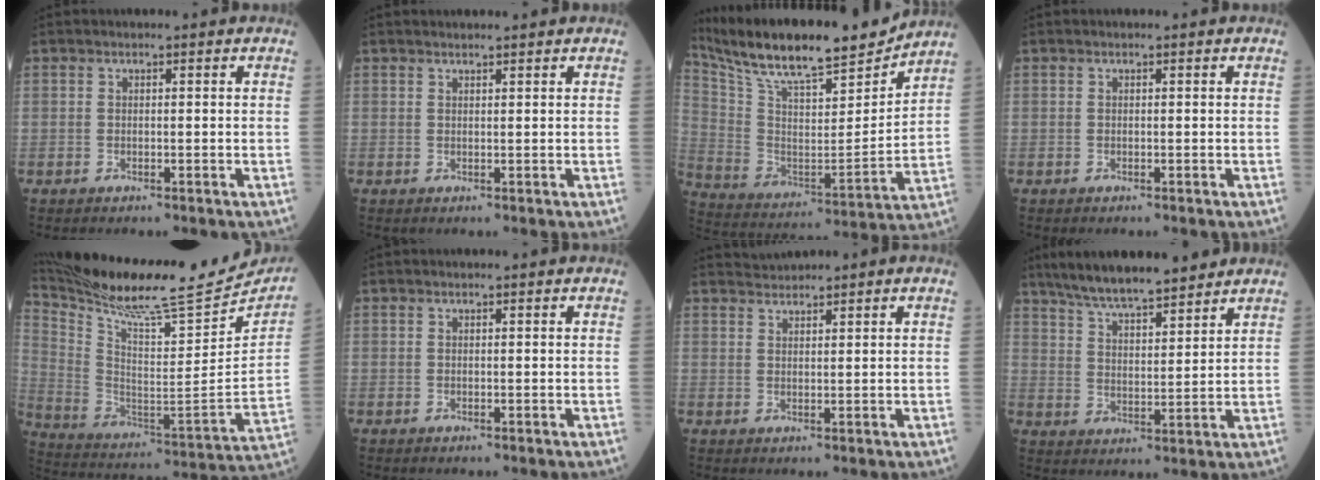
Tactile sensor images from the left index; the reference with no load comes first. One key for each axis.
{"total": 2.3, "fx": 2.2, "fy": 0.0, "fz": 0.6, "tx": -0.008, "ty": 0.017, "tz": 0.032}
{"total": 22.2, "fx": 19.5, "fy": 3.3, "fz": 10.1, "tx": -0.195, "ty": -0.005, "tz": 0.325}
{"total": 0.0}
{"total": 26.9, "fx": 24.0, "fy": 2.0, "fz": 12.0, "tx": -0.225, "ty": -0.077, "tz": 0.367}
{"total": 0.0}
{"total": 2.0, "fx": 1.9, "fy": -0.3, "fz": -0.2, "tx": -0.004, "ty": 0.015, "tz": 0.043}
{"total": 12.3, "fx": 10.6, "fy": 1.8, "fz": 6.0, "tx": -0.101, "ty": 0.017, "tz": 0.179}